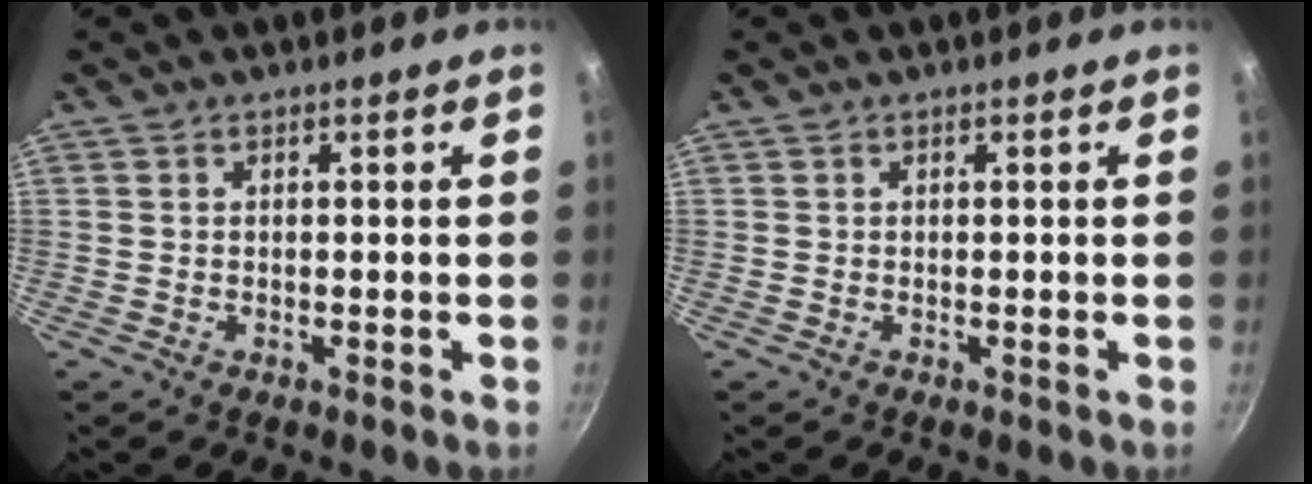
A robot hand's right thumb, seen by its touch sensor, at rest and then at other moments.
{"total": 0.0}